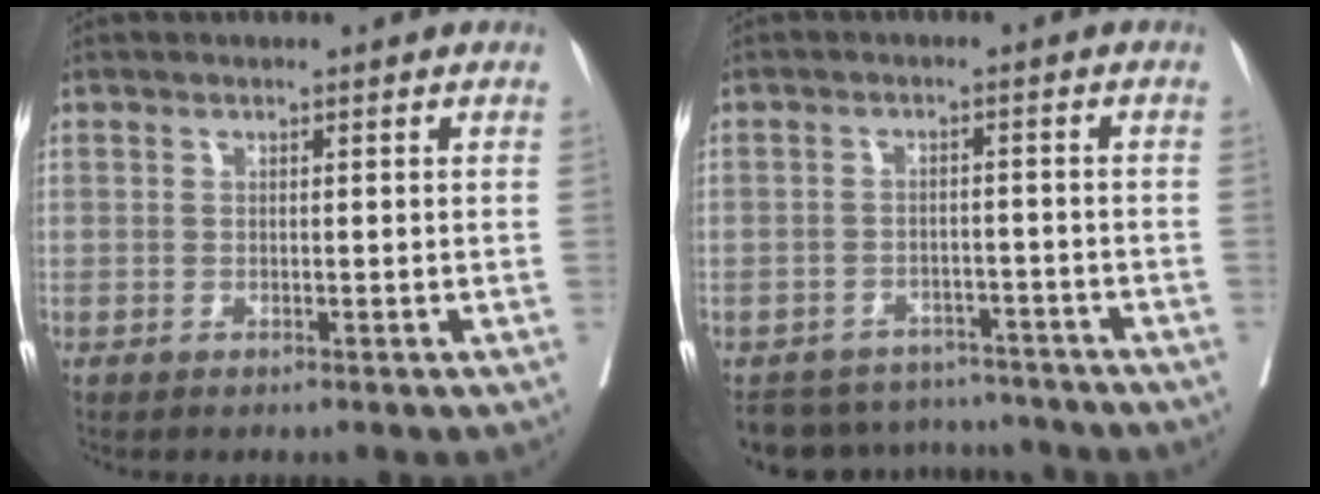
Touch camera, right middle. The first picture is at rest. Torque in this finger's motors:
{"motor_torque": [-0.39, -0.53, 0.03, -0.01]}